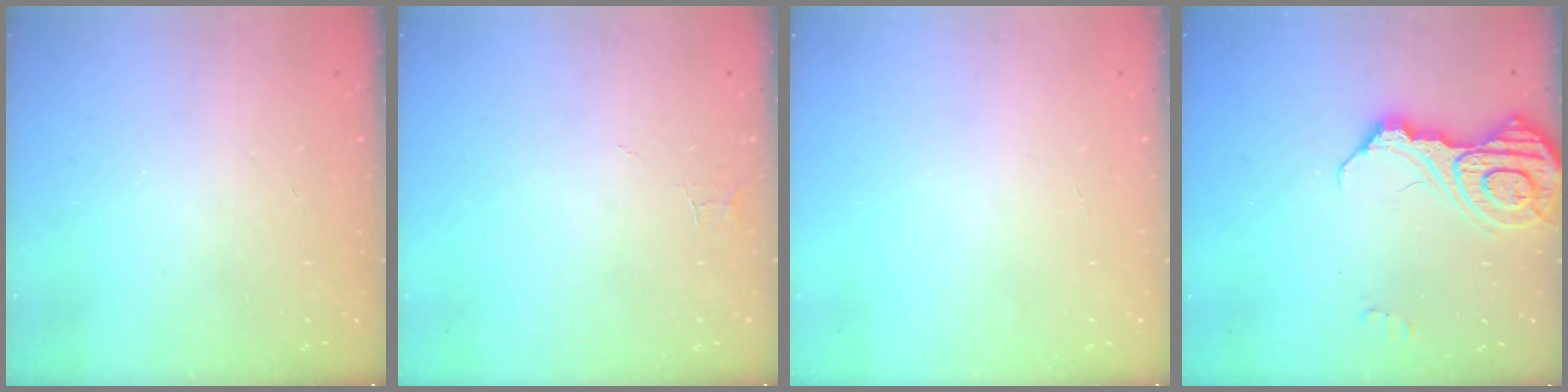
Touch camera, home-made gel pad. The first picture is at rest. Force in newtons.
{"total": 3.5, "press": 3.5, "slide": 0.2}
{"total": 1.9, "press": 1.9, "slide": 0.2}
{"total": 16.1, "press": 16.0, "slide": 1.8}